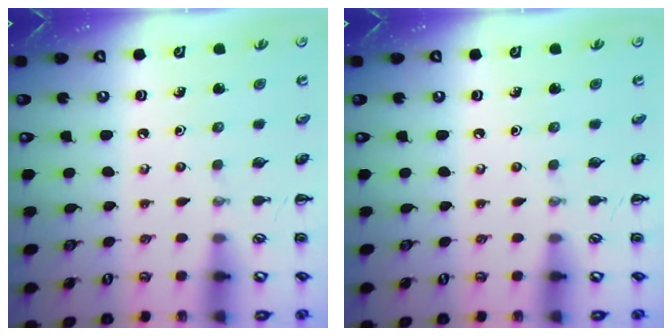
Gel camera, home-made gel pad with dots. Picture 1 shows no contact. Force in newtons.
{"total": 0.0}